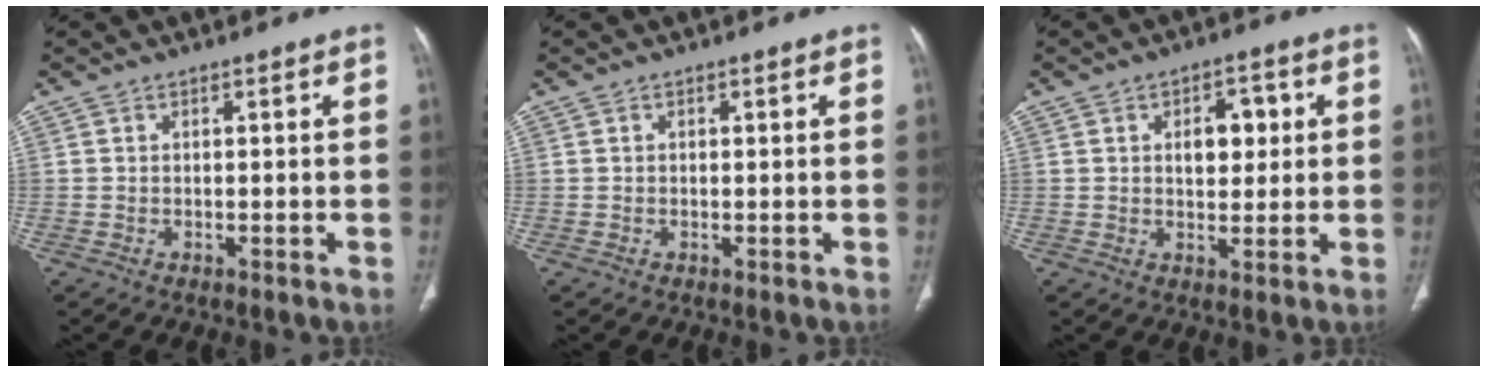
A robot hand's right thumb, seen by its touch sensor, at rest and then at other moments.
{"total": 0.0}
{"total": 6.6, "force": [1.5, 4.0, 5.0], "torque": [-0.044, 0.001, 0.022]}